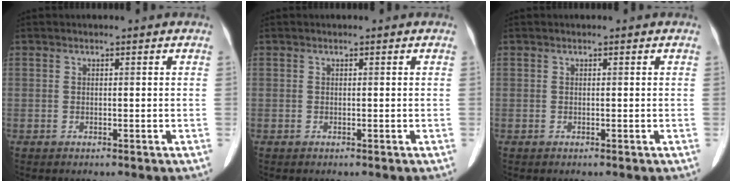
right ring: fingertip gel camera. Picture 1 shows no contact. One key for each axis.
{"total": 0.0}
{"total": 0.0}